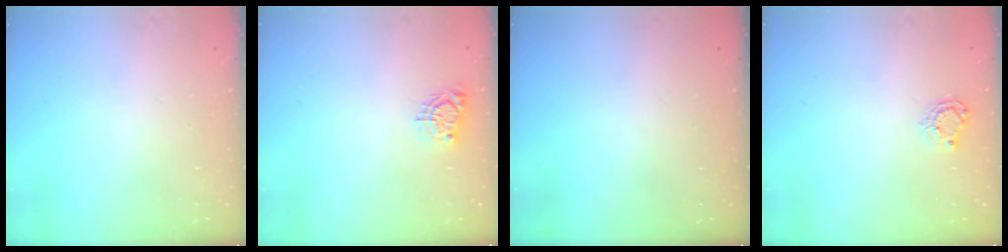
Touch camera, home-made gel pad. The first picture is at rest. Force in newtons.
{"total": 5.8, "press": 5.8, "slide": 0.3}
{"total": 0.0}
{"total": 5.8, "press": 5.8, "slide": 0.5}